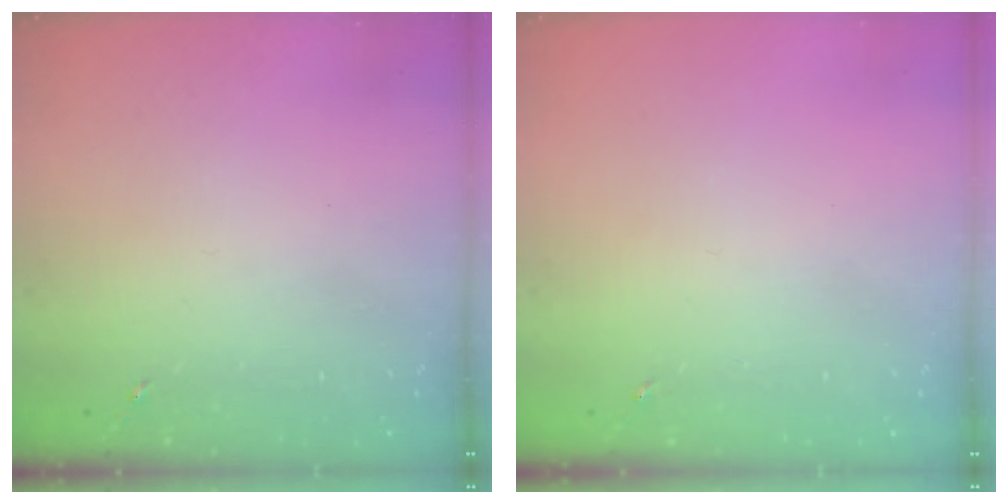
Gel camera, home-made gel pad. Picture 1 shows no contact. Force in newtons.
{"total": 0.0}